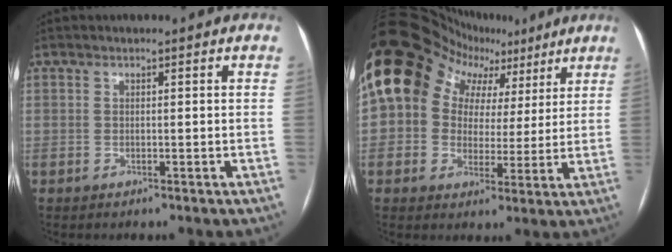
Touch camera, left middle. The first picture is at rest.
{"total": 19.0, "force": [7.9, 14.8, 8.8], "torque": [-0.162, 0.091, 0.130]}